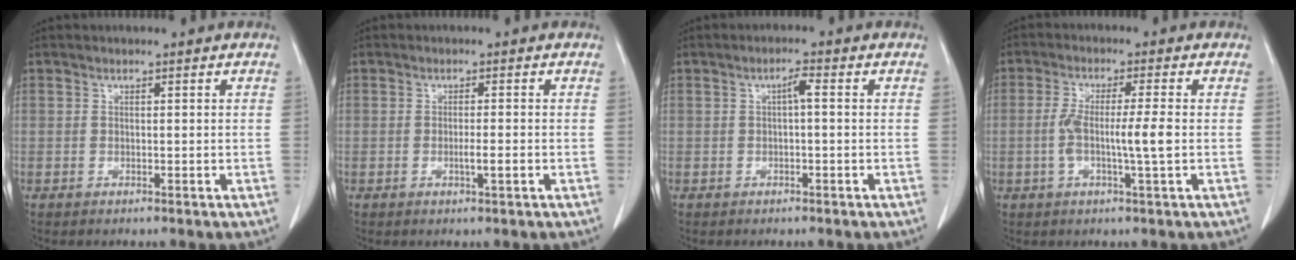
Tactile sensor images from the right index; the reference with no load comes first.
{"total": 1.9, "force": [-0.5, 0.0, 1.9], "torque": [-0.031, -0.002, -0.006]}
{"total": 1.8, "force": [0.1, 0.2, 1.7], "torque": [-0.029, 0.005, 0.002]}
{"total": 6.1, "force": [-0.7, -0.1, 6.1], "torque": [-0.116, 0.002, -0.012]}